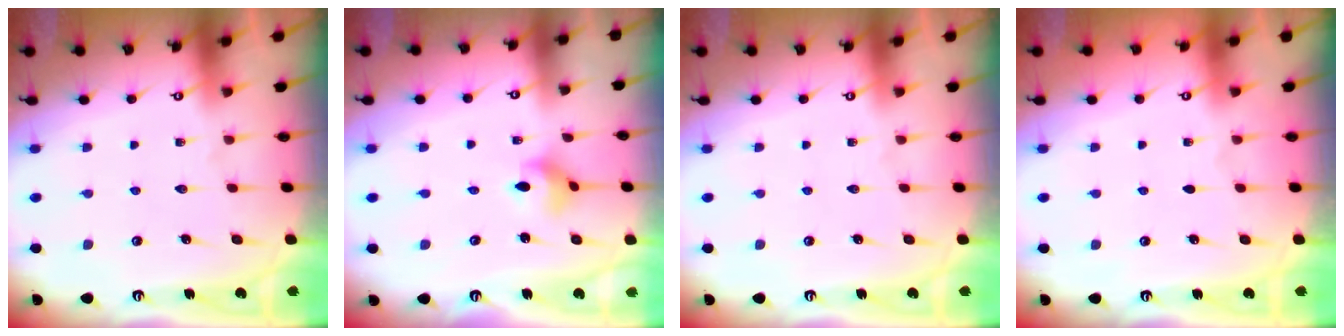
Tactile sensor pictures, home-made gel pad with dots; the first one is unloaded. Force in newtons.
{"total": 3.5, "press": 3.4, "slide": 0.8}
{"total": 0.0}
{"total": 0.0}